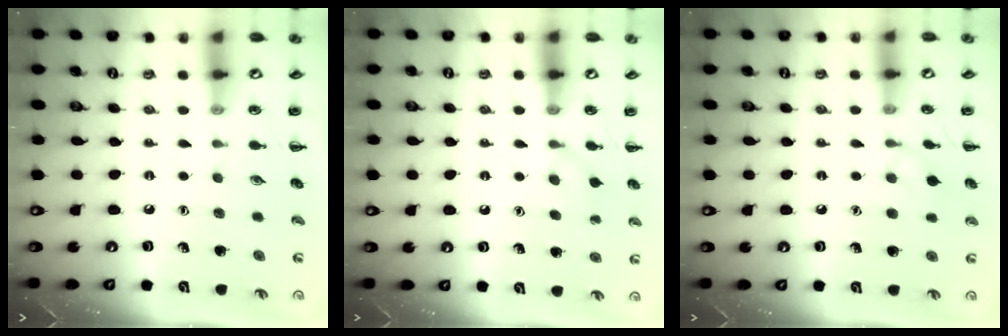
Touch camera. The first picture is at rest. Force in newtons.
{"total": 5.6, "press": 5.3, "slide": 1.6}
{"total": 6.3, "press": 5.9, "slide": 2.0}